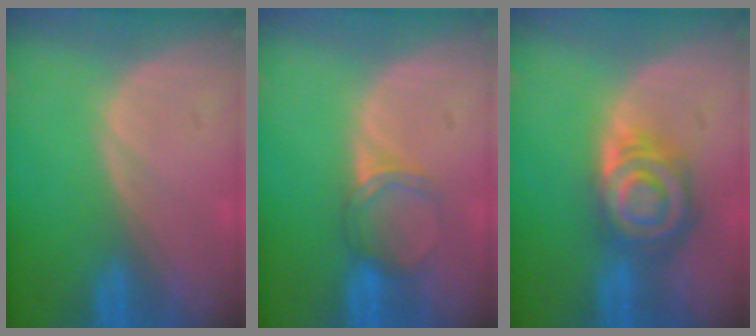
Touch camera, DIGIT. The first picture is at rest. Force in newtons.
{"total": 3.4, "press": 3.0, "slide": 1.6}
{"total": 8.0, "press": 7.1, "slide": 3.8}